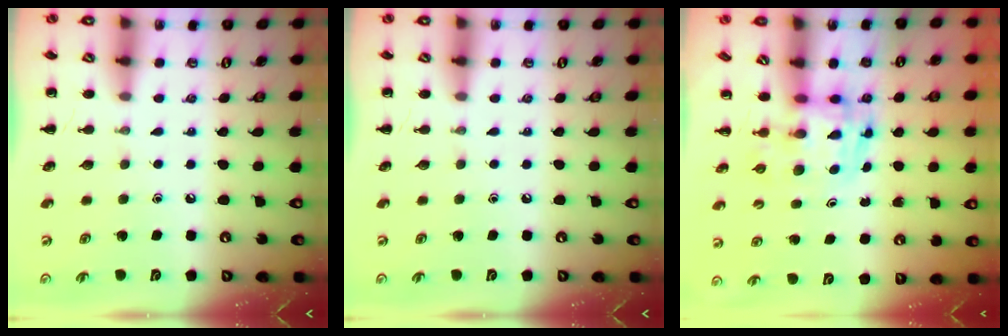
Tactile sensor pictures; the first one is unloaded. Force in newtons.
{"total": 0.0}
{"total": 3.4, "press": 3.4, "slide": 0.6}